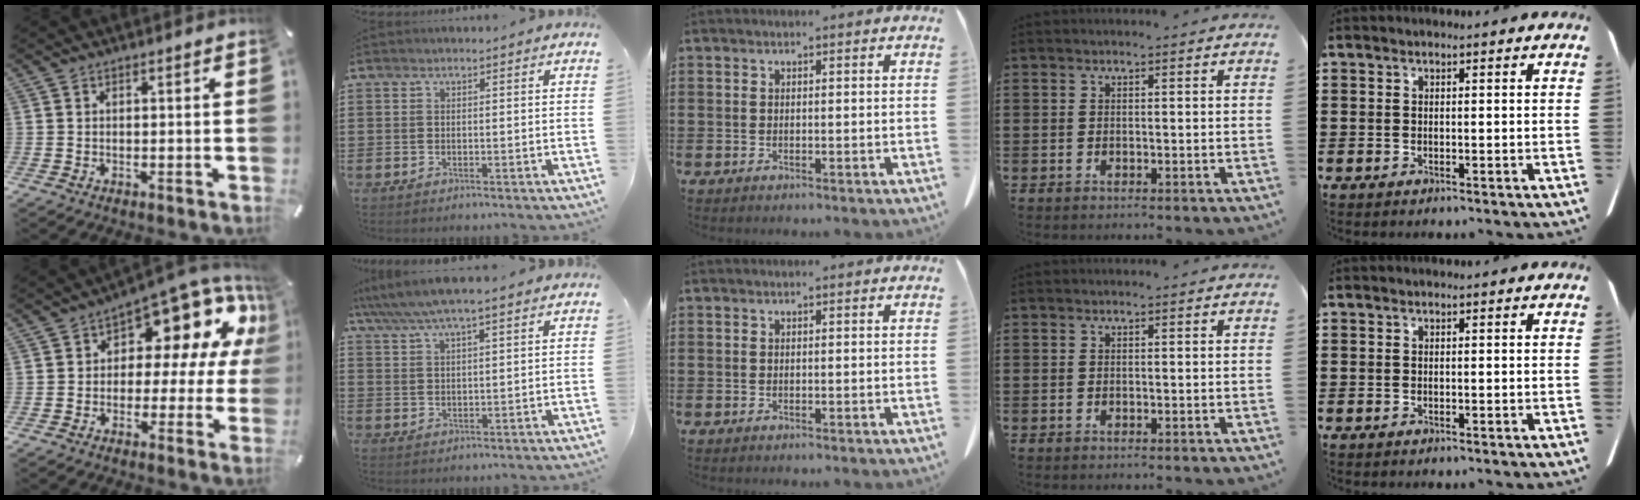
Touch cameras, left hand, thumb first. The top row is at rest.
{"thumb": {"total": 12.2, "force": [6.9, 6.2, 7.9], "torque": [-0.101, -0.076, 0.114]}, "index": {"total": 5.1, "force": [4.2, 0.8, 2.8], "torque": [-0.066, -0.008, 0.073]}}